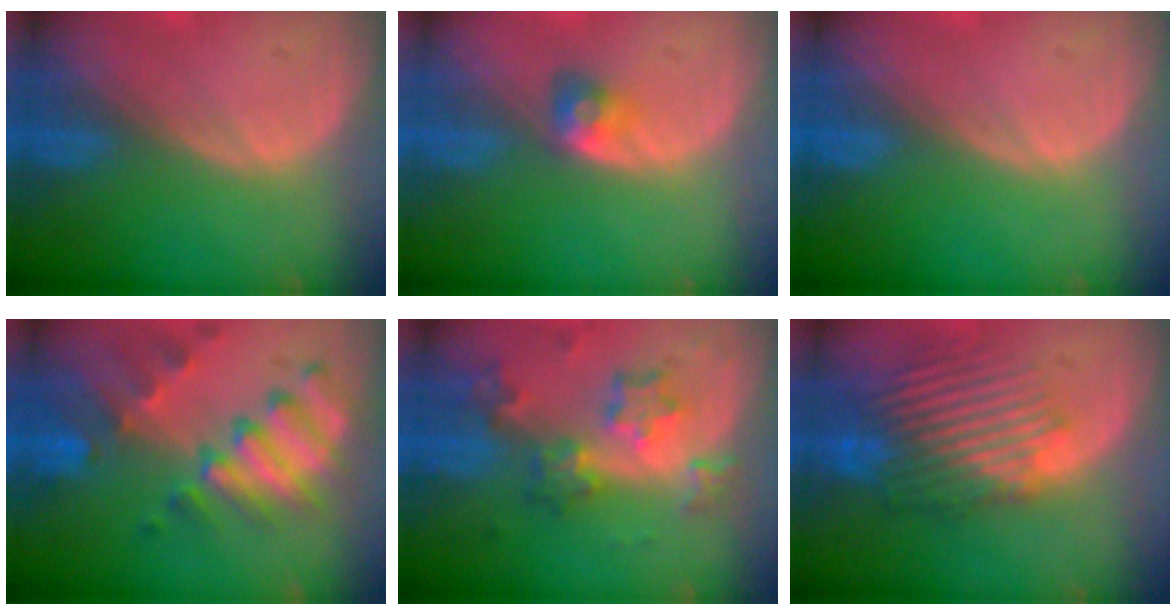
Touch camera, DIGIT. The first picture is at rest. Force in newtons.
{"total": 2.9, "press": 2.5, "slide": 1.6}
{"total": 0.0}
{"total": 10.1, "press": 8.8, "slide": 4.8}
{"total": 8.3, "press": 7.3, "slide": 4.1}
{"total": 10.2, "press": 9.1, "slide": 4.7}